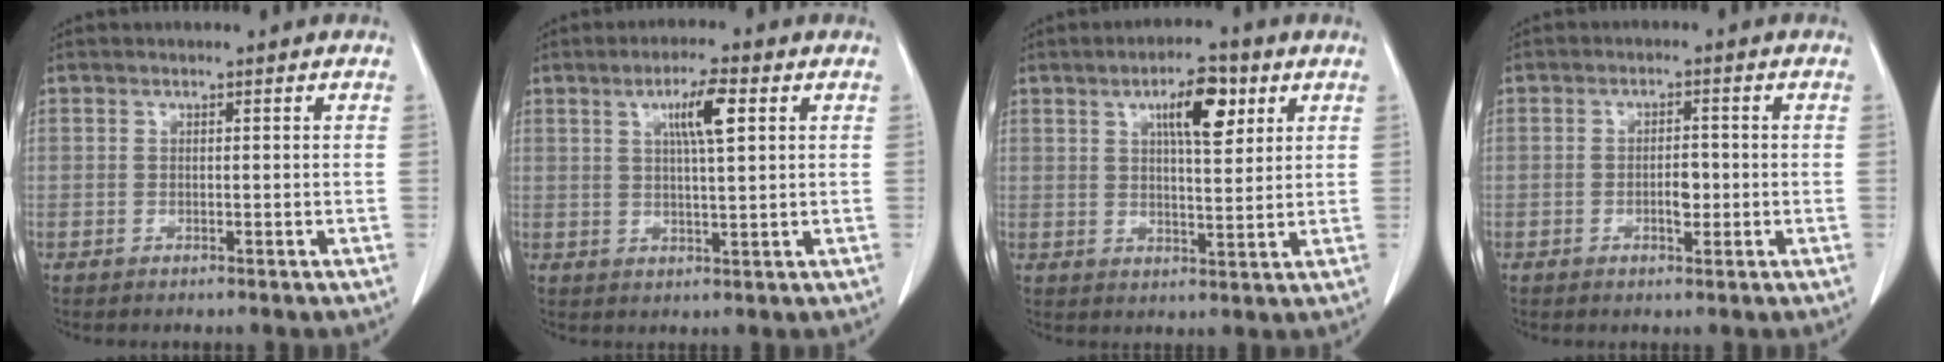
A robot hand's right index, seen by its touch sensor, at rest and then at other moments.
{"total": 6.0, "force": [2.2, 0.6, 5.5], "torque": [-0.097, 0.004, 0.038]}
{"total": 7.6, "force": [3.5, 2.1, 6.5], "torque": [-0.106, 0.008, 0.055]}
{"total": 2.8, "force": [-0.7, 1.2, 2.5], "torque": [-0.040, 0.003, -0.007]}